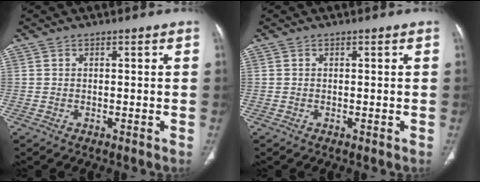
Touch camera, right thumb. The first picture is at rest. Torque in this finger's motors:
{"motor_torque": [2.35, 1.94, 0.05, -0.38, -0.02]}